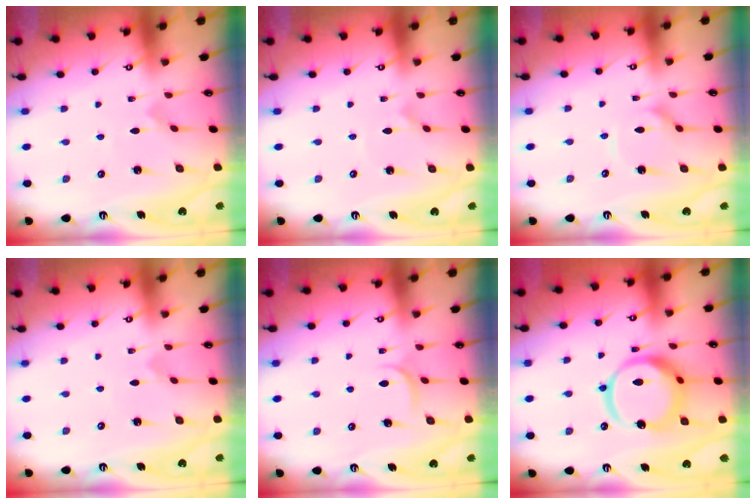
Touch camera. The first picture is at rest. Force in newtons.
{"total": 1.0, "press": 1.0, "slide": 0.0}
{"total": 6.3, "press": 6.3, "slide": 0.5}
{"total": 0.0}
{"total": 5.6, "press": 5.6, "slide": 0.4}
{"total": 16.8, "press": 16.6, "slide": 2.3}